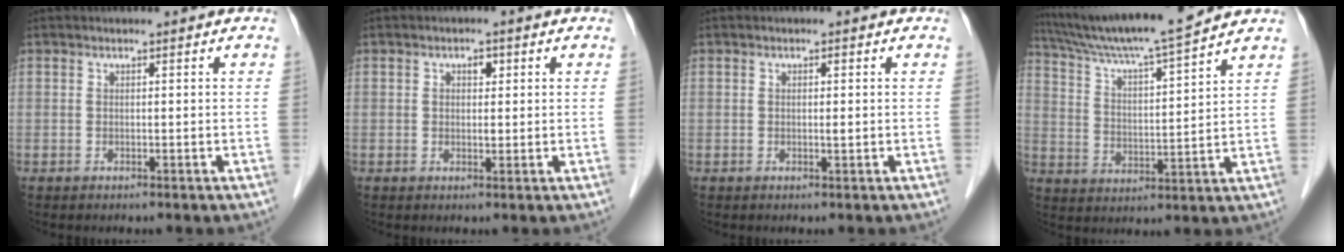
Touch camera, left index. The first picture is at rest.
{"total": 2.0, "force": [0.7, 1.3, 1.4], "torque": [-0.022, 0.005, 0.011]}
{"total": 1.0, "force": [0.1, 0.3, 0.9], "torque": [-0.015, 0.000, 0.002]}
{"total": 15.0, "force": [13.4, -0.9, 6.6], "torque": [-0.123, 0.010, 0.222]}